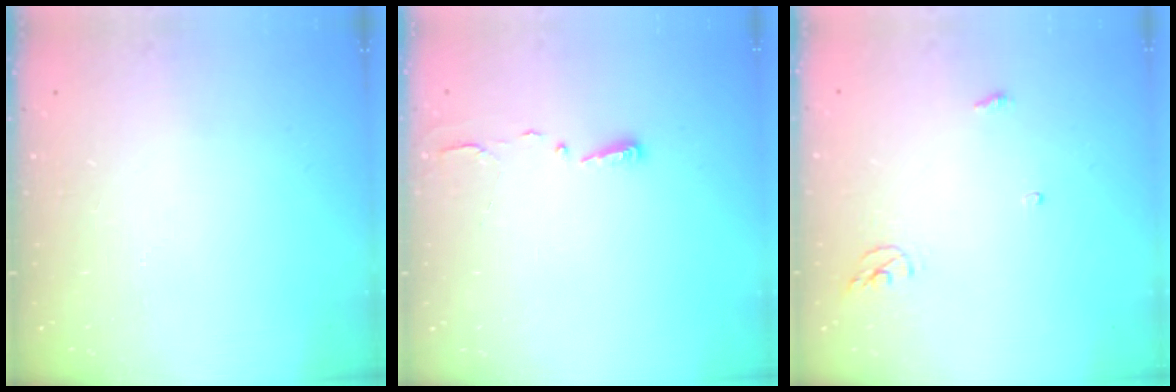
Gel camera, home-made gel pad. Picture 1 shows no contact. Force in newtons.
{"total": 2.7, "press": 2.7, "slide": 0.4}
{"total": 3.6, "press": 3.6, "slide": 0.3}